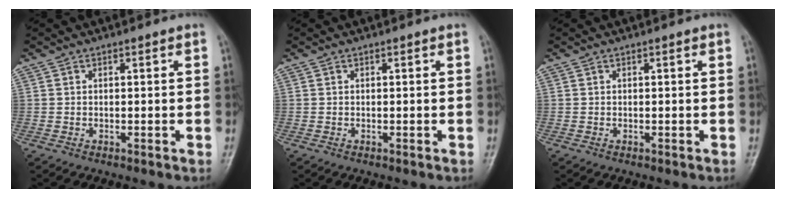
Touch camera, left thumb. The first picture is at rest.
{"total": 0.0}
{"total": 0.0}